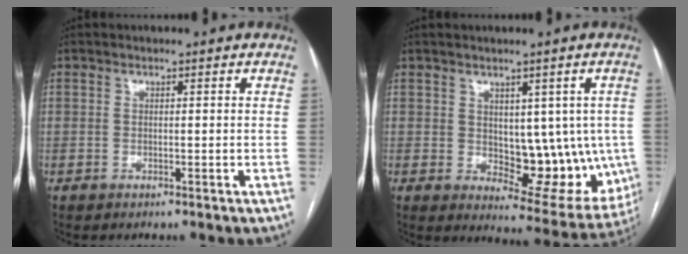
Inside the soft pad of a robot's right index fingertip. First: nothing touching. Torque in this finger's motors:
{"motor_torque": [0.71, 0.61, 0.03, 0.01]}